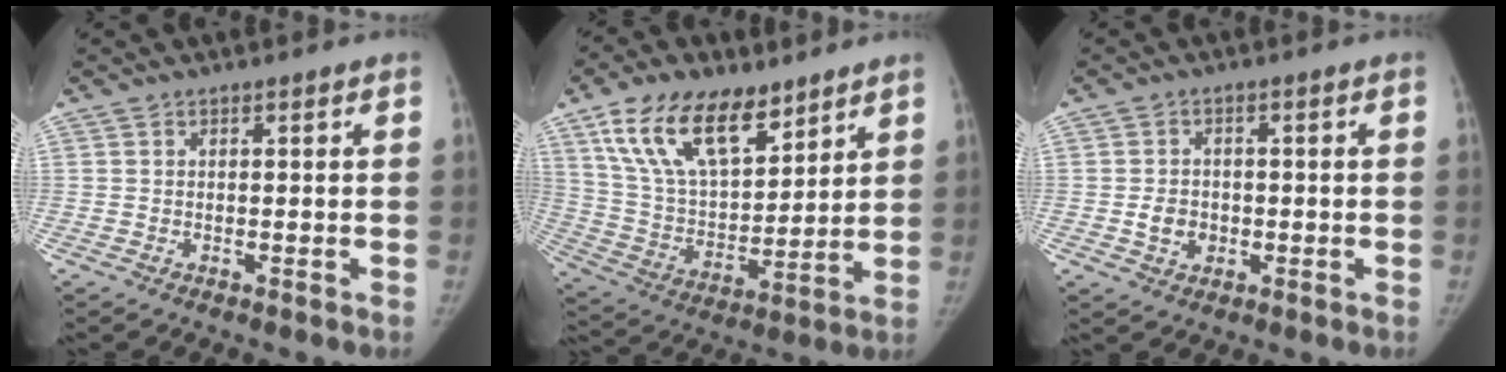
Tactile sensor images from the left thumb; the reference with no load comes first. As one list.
[{"total": 19.4, "force": [11.8, 9.8, 11.9], "torque": [-0.173, -0.046, 0.224]}, {"total": 4.3, "force": [-0.8, 3.6, 2.2], "torque": [-0.023, 0.006, -0.011]}]